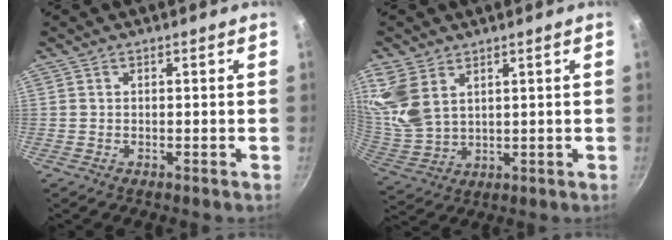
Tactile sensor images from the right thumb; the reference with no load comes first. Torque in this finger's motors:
{"motor_torque": [1.30, 1.25, 1.08, 0.79, 0.16]}